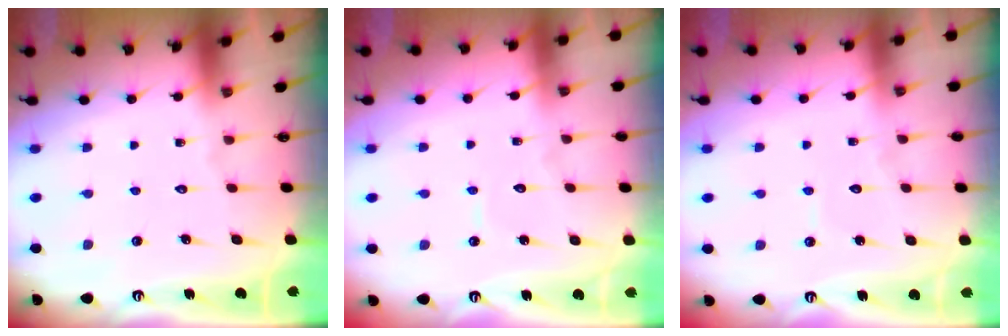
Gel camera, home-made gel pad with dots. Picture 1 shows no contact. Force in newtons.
{"total": 4.2, "press": 4.2, "slide": 0.4}
{"total": 3.8, "press": 3.8, "slide": 0.4}